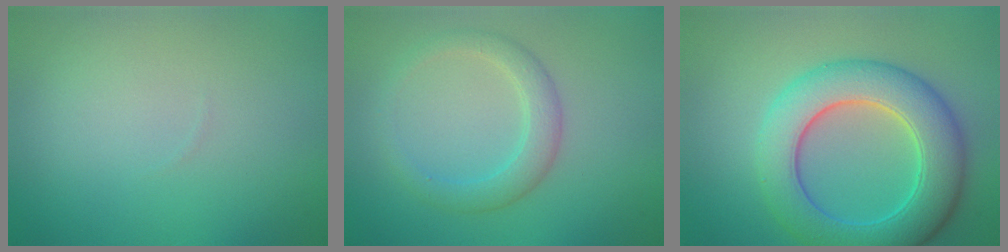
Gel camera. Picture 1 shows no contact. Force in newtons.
{"total": 2.8, "press": 2.8, "slide": 0.2}
{"total": 8.1, "press": 8.1, "slide": 0.3}